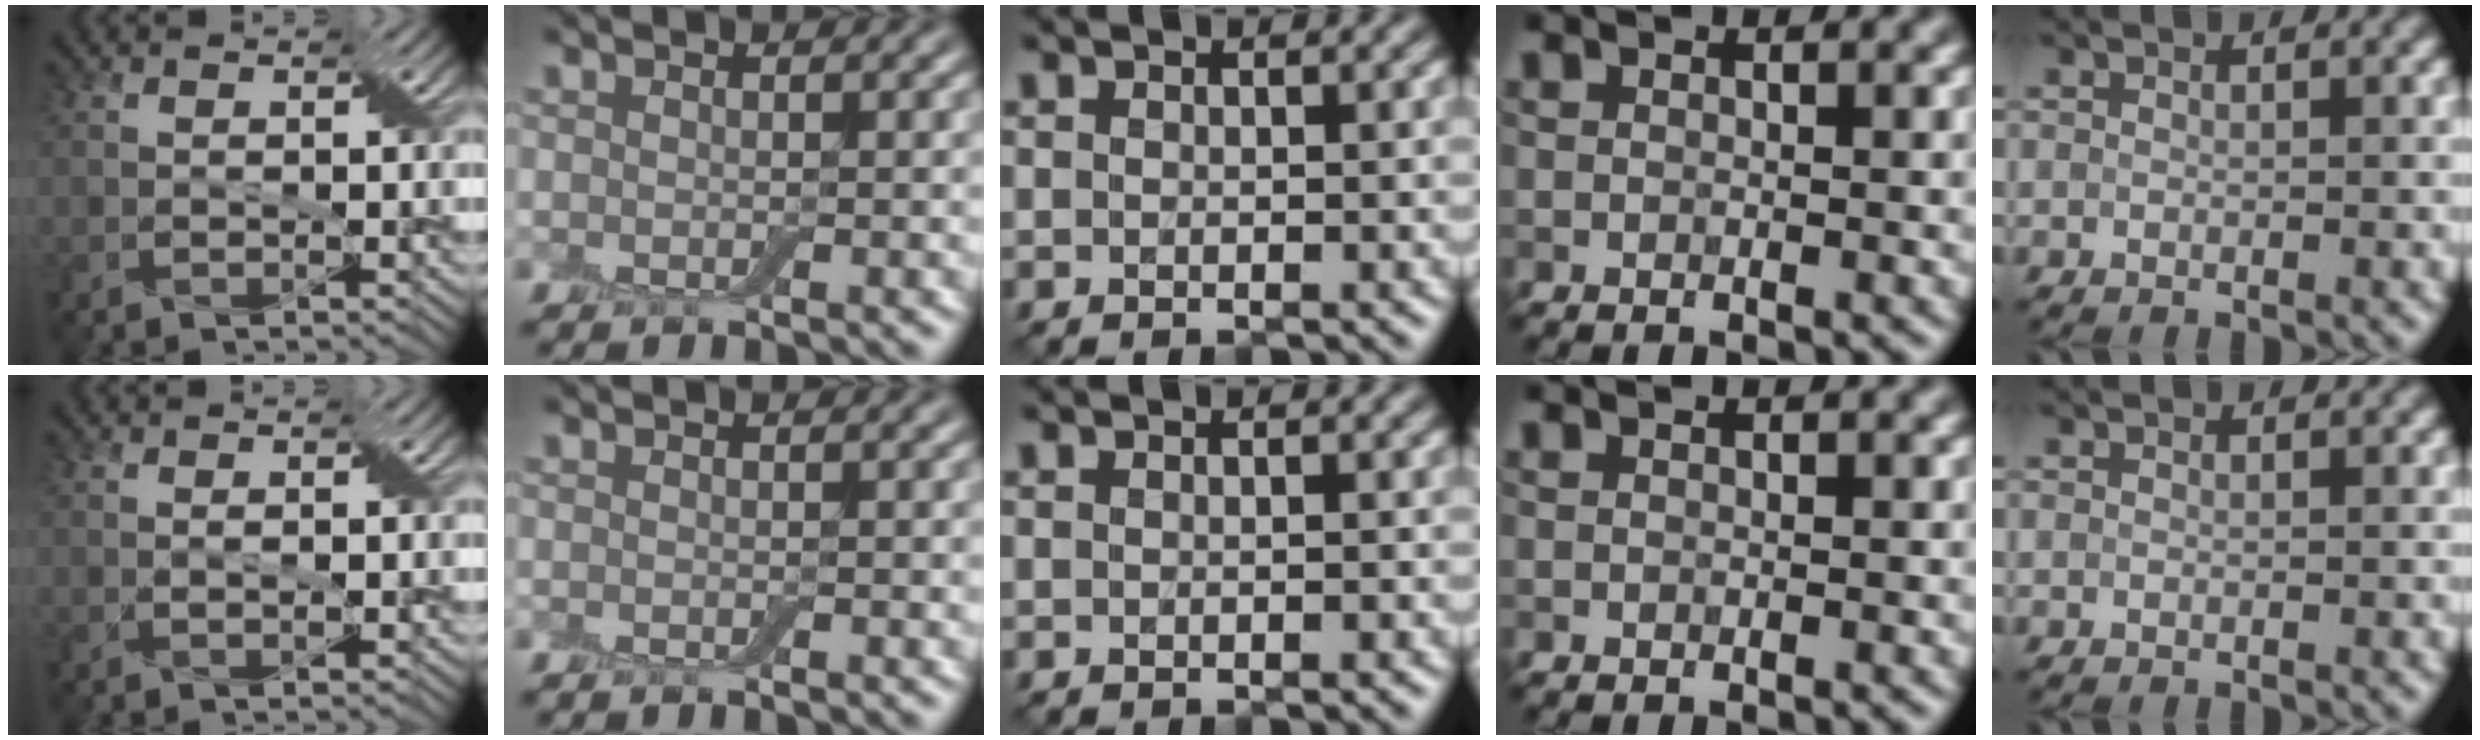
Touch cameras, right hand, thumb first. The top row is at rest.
{"thumb": {"total": 0.7, "force": [0.2, 0.1, 0.6], "torque": [-0.014, 0.002, 0.002]}, "index": {"total": 0.6, "force": [-0.5, 0.1, 0.3], "torque": [-0.006, -0.004, -0.008]}}